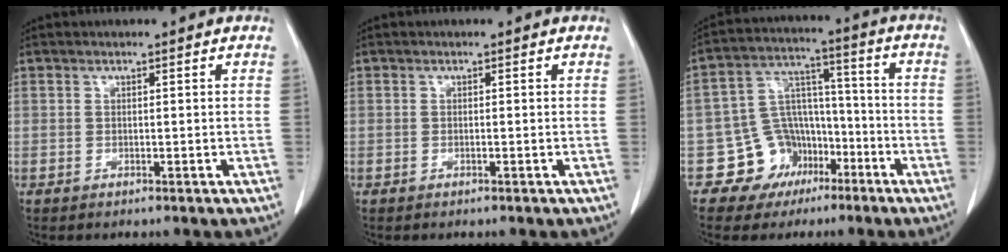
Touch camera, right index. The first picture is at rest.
{"total": 0.0}
{"total": 10.0, "force": [-5.0, 8.5, 1.8], "torque": [-0.023, 0.053, -0.070]}